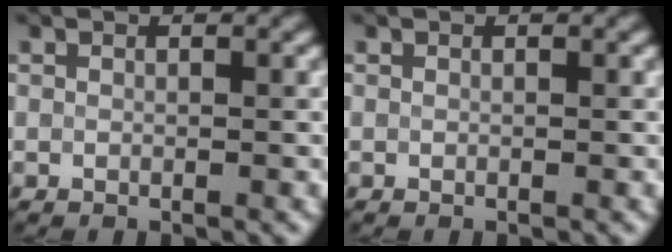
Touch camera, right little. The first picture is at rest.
{"total": 0.0}